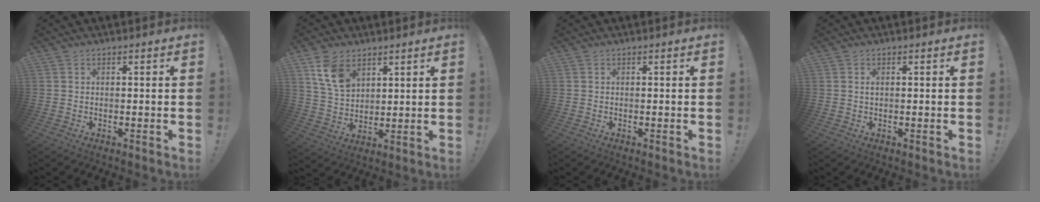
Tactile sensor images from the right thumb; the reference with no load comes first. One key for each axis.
{"total": 10.2, "fx": 5.7, "fy": 6.5, "fz": 5.4, "tx": -0.090, "ty": -0.019, "tz": 0.113}
{"total": 0.0}
{"total": 0.7, "fx": 0.3, "fy": 0.4, "fz": 0.6, "tx": -0.013, "ty": 0.002, "tz": 0.005}